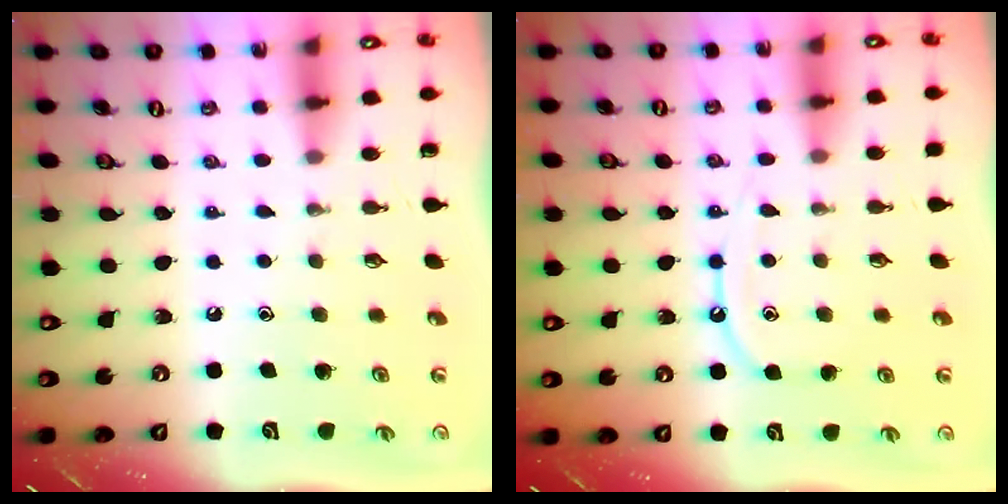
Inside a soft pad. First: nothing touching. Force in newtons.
{"total": 8.5, "press": 8.5, "slide": 0.9}